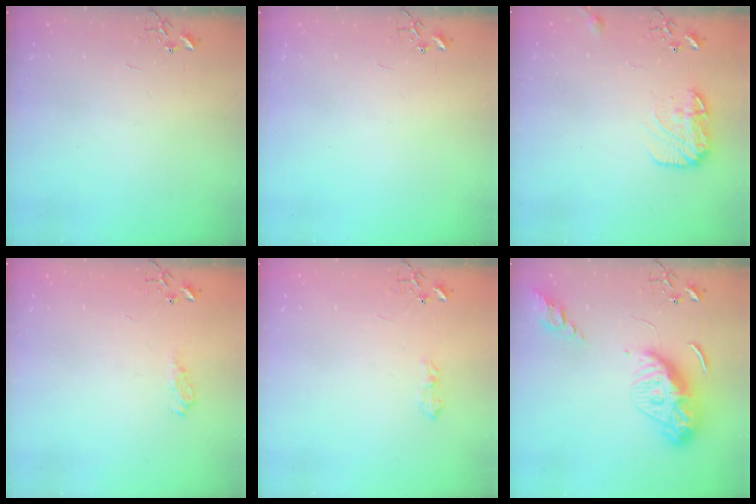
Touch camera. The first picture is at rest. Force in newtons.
{"total": 0.0}
{"total": 11.5, "press": 11.4, "slide": 0.6}
{"total": 8.2, "press": 8.2, "slide": 0.9}
{"total": 7.0, "press": 6.9, "slide": 0.9}
{"total": 12.9, "press": 12.9, "slide": 1.2}